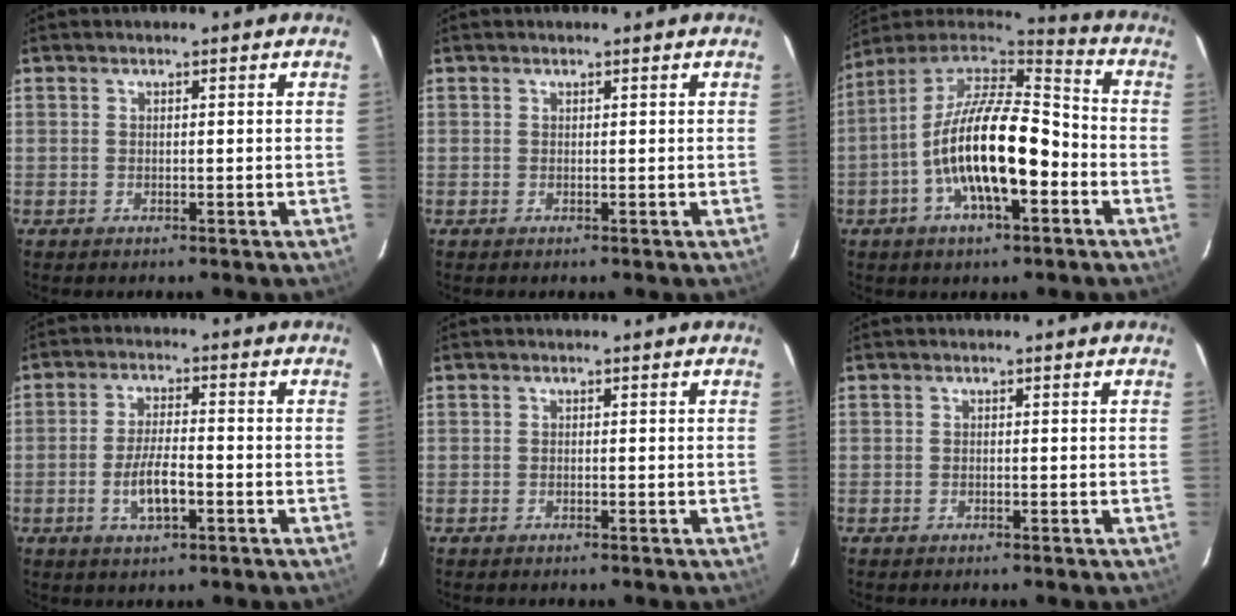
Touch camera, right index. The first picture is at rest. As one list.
[{"total": 0.0}, {"total": 18.8, "force": [-5.5, 6.9, 16.5], "torque": [-0.312, 0.002, -0.108]}, {"total": 6.4, "force": [-2.4, 2.0, 5.5], "torque": [-0.112, 0.000, -0.043]}, {"total": 0.0}, {"total": 0.0}]